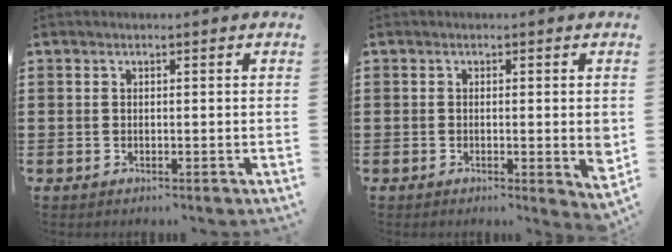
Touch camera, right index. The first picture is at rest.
{"total": 2.3, "force": [0.0, 0.6, 2.2], "torque": [-0.031, -0.003, -0.002]}